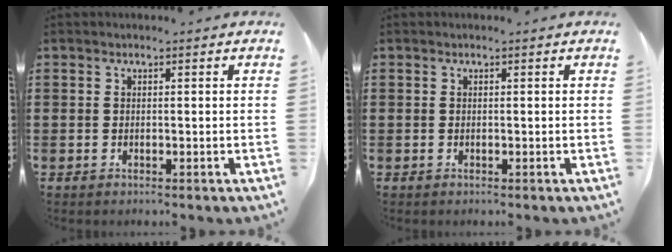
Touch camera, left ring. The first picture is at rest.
{"total": 0.0}